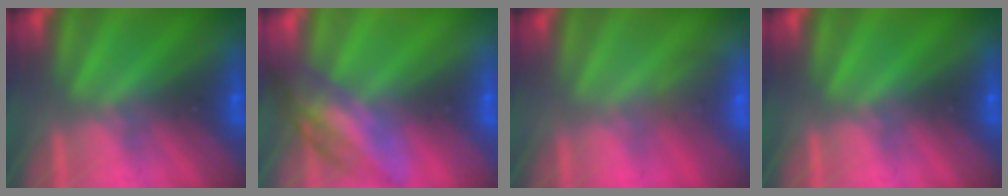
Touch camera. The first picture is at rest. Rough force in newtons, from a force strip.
{"total": 2.7}
{"total": 2.9}
{"total": 0.0}